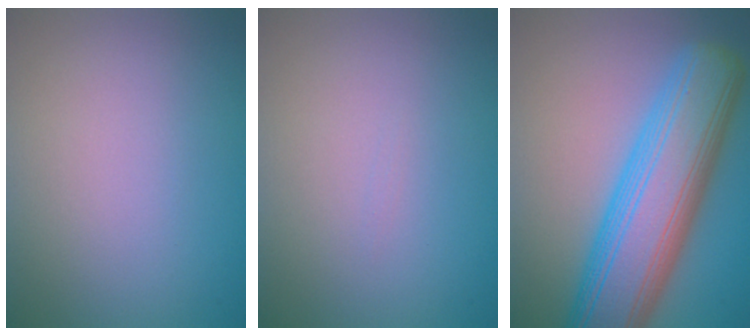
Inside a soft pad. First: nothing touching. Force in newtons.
{"total": 0.0}
{"total": 11.5, "press": 11.5, "slide": 0.5}